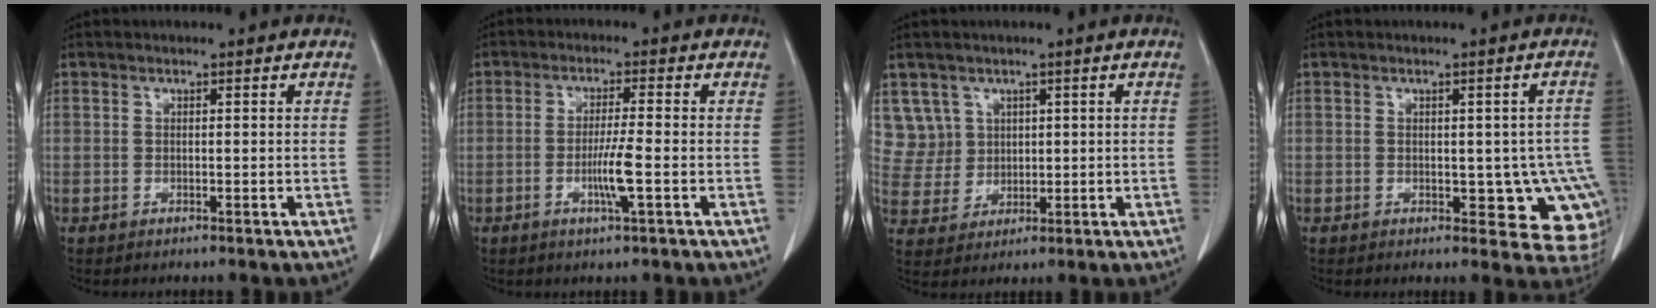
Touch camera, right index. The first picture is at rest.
{"total": 4.7, "force": [-1.4, -0.3, 4.5], "torque": [-0.085, -0.008, -0.027]}
{"total": 6.0, "force": [2.9, 5.3, -0.4], "torque": [0.010, 0.015, 0.068]}
{"total": 8.3, "force": [-1.8, 4.4, 6.8], "torque": [-0.059, 0.010, -0.014]}